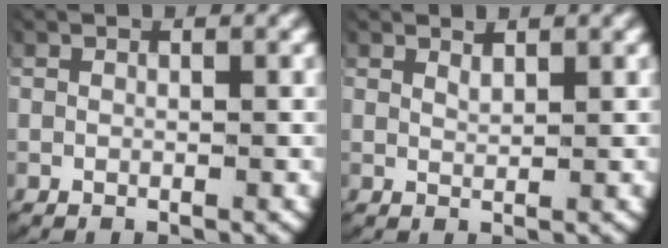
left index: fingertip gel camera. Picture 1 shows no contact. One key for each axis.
{"total": 1.0, "fx": 0.9, "fy": -0.1, "fz": 0.3, "tx": -0.010, "ty": -0.010, "tz": 0.022}